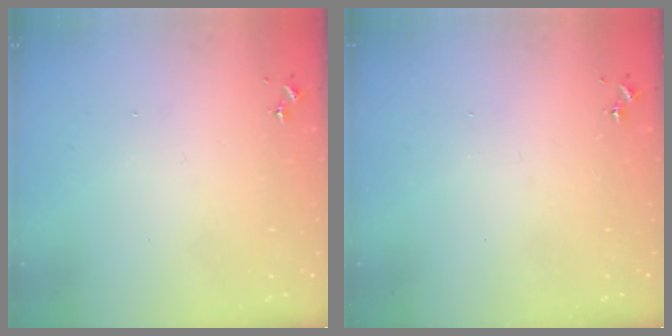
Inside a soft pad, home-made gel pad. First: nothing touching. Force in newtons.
{"total": 0.0}